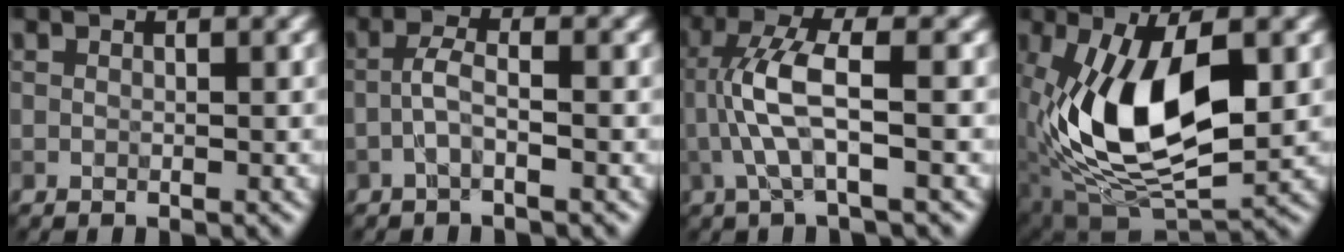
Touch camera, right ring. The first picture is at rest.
{"total": 2.1, "force": [-0.8, 0.4, 1.9], "torque": [-0.039, 0.009, -0.021]}
{"total": 5.0, "force": [-0.7, 0.8, 4.9], "torque": [-0.105, 0.015, -0.017]}
{"total": 11.4, "force": [0.1, 5.2, 10.2], "torque": [-0.194, 0.001, 0.002]}